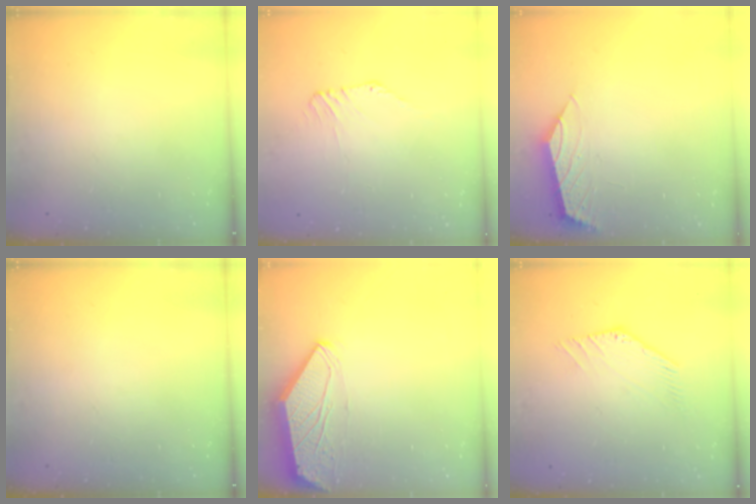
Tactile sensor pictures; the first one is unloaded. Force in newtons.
{"total": 1.3, "press": 1.2, "slide": 0.3}
{"total": 0.8, "press": 0.7, "slide": 0.3}
{"total": 0.0}
{"total": 0.0}
{"total": 0.0}